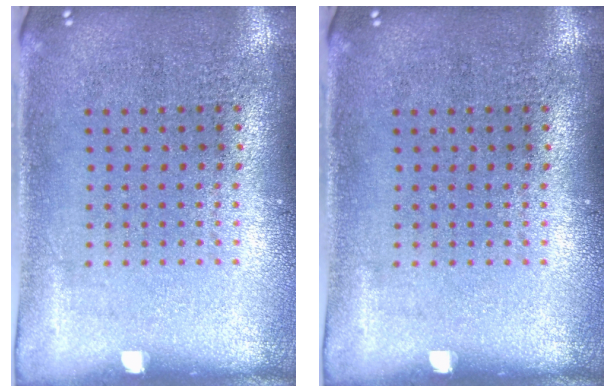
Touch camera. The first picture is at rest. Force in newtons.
{"total": 0.0}